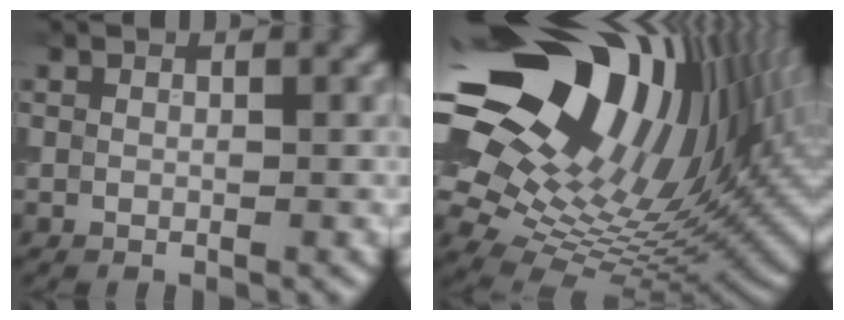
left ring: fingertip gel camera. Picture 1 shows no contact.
{"total": 20.8, "force": [8.9, 12.1, 14.3], "torque": [-0.255, 0.015, 0.175]}